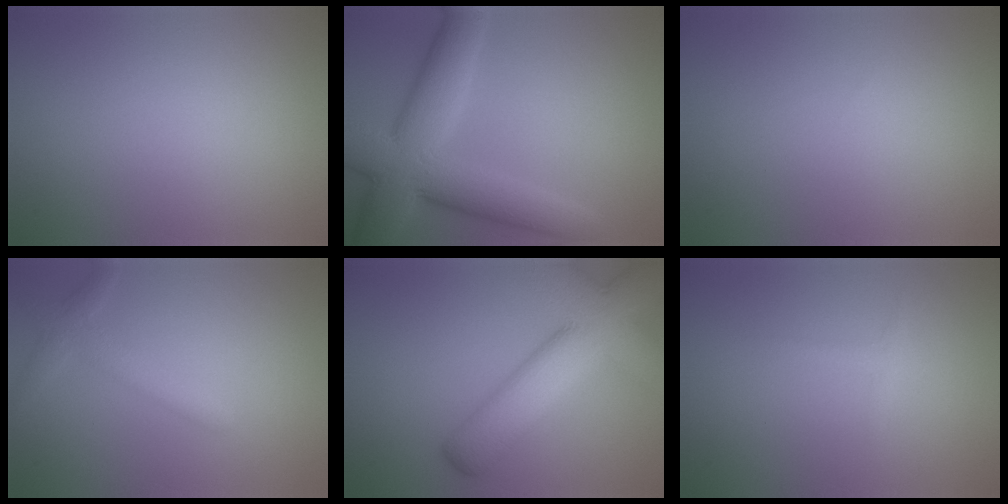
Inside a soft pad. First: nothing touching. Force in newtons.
{"total": 9.4, "press": 9.4, "slide": 0.3}
{"total": 0.0}
{"total": 2.5, "press": 2.5, "slide": 0.1}
{"total": 9.6, "press": 9.5, "slide": 0.6}
{"total": 0.8, "press": 0.8, "slide": 0.1}